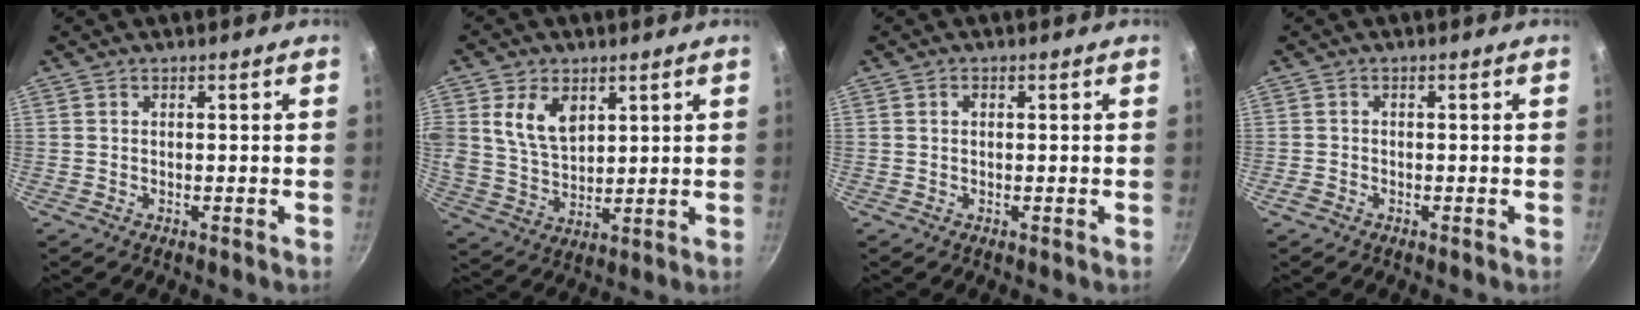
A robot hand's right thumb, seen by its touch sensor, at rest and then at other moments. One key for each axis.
{"total": 9.6, "fx": 3.7, "fy": 6.4, "fz": 6.1, "tx": -0.098, "ty": -0.023, "tz": 0.076}
{"total": 0.8, "fx": 0.2, "fy": 0.6, "fz": 0.5, "tx": -0.008, "ty": 0.004, "tz": 0.004}
{"total": 1.4, "fx": -0.9, "fy": 1.0, "fz": 0.5, "tx": -0.013, "ty": 0.004, "tz": -0.017}